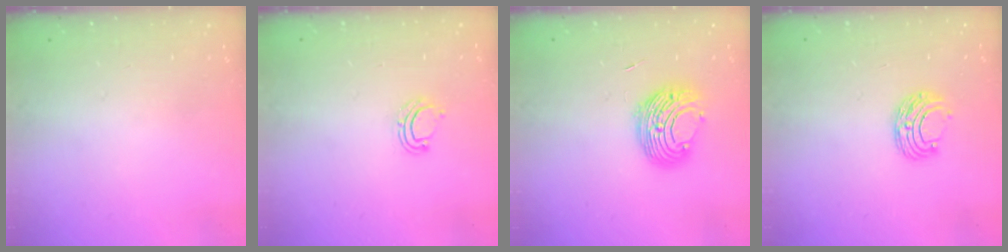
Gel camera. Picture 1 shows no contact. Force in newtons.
{"total": 5.0, "press": 4.9, "slide": 1.0}
{"total": 9.6, "press": 9.6, "slide": 0.7}
{"total": 7.6, "press": 7.5, "slide": 0.6}